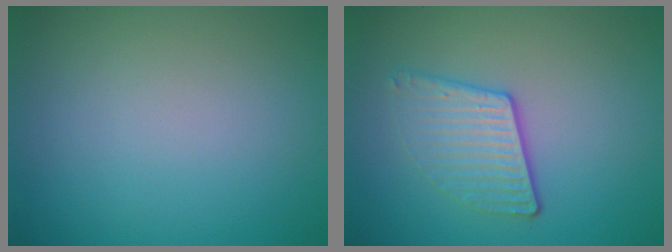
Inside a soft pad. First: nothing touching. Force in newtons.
{"total": 3.3, "press": 2.8, "slide": 1.9}